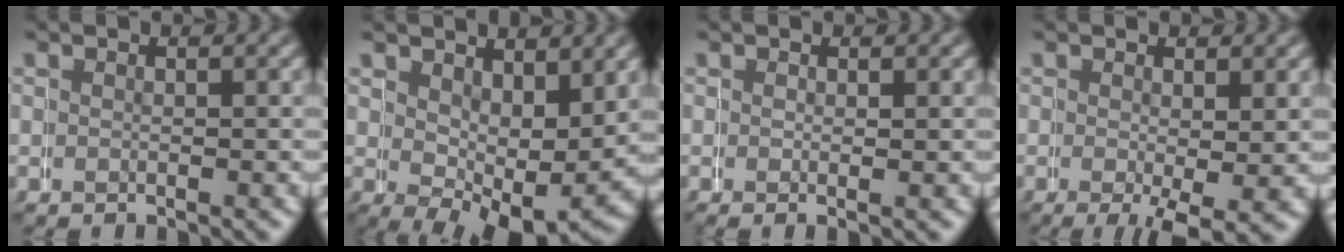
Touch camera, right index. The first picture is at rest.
{"total": 6.2, "force": [-0.2, 3.0, 5.5], "torque": [-0.077, -0.035, 0.010]}
{"total": 0.5, "force": [0.1, 0.1, 0.5], "torque": [-0.013, -0.004, 0.001]}
{"total": 3.4, "force": [-1.3, 0.8, 3.1], "torque": [-0.044, -0.021, -0.013]}